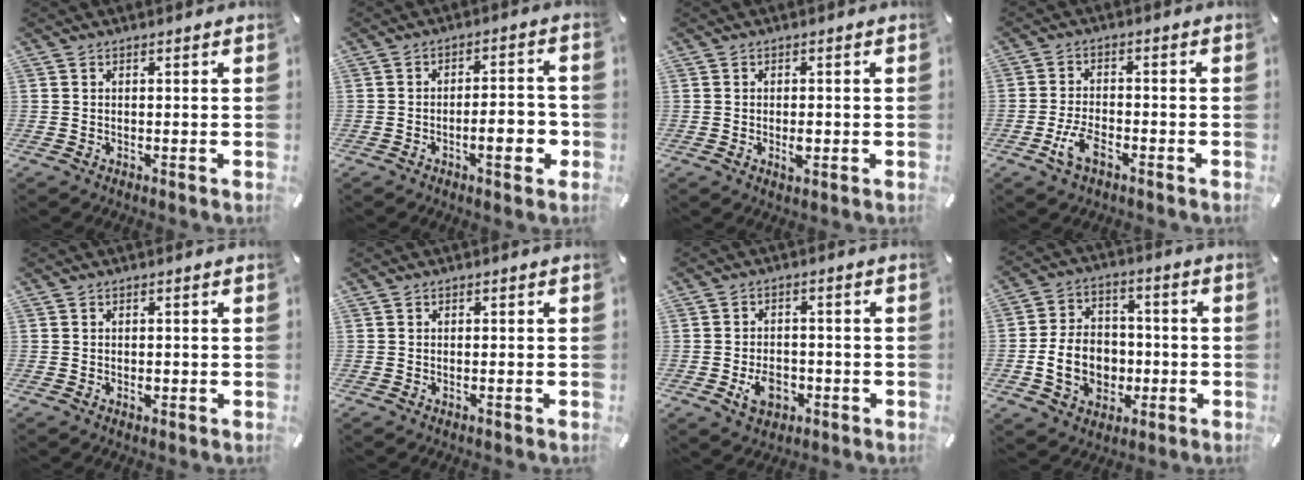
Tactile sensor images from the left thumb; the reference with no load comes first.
{"total": 9.0, "force": [-2.8, 3.1, 8.0], "torque": [-0.107, 0.007, -0.045]}
{"total": 3.1, "force": [-0.6, 1.6, 2.6], "torque": [-0.045, 0.002, -0.009]}
{"total": 6.5, "force": [-3.3, 3.3, 4.6], "torque": [-0.103, 0.010, -0.064]}
{"total": 1.7, "force": [-0.4, 1.1, 1.2], "torque": [-0.021, 0.000, -0.006]}
{"total": 0.5, "force": [-0.2, 0.1, 0.4], "torque": [-0.008, -0.004, -0.003]}
{"total": 7.1, "force": [-2.3, 5.2, 4.2], "torque": [-0.071, 0.004, -0.040]}
{"total": 12.6, "force": [-2.8, 10.1, 7.0], "torque": [-0.146, 0.018, -0.046]}